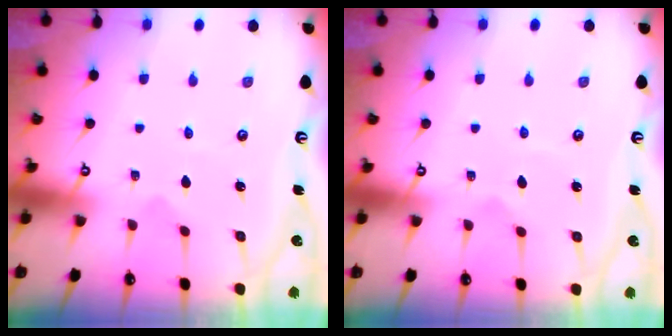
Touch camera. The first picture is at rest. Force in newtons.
{"total": 2.1, "press": 2.1, "slide": 0.1}